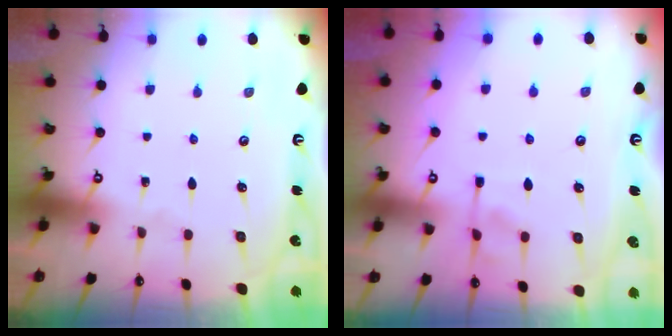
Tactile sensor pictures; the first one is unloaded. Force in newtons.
{"total": 2.0, "press": 1.5, "slide": 1.3}